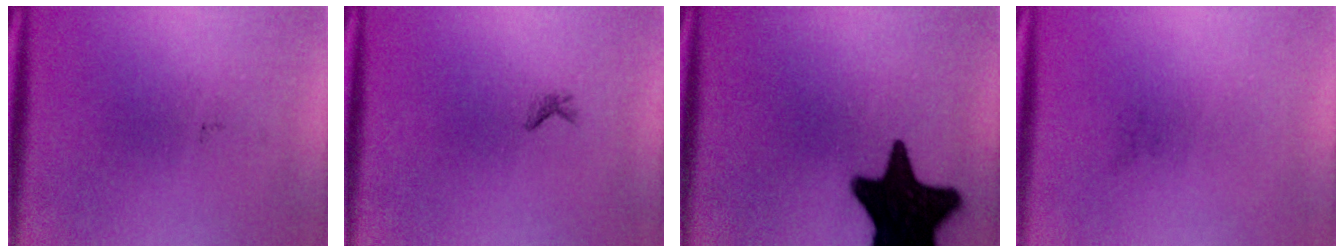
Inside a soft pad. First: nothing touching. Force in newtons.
{"total": 0.6}
{"total": 18.6}
{"total": 0.0}